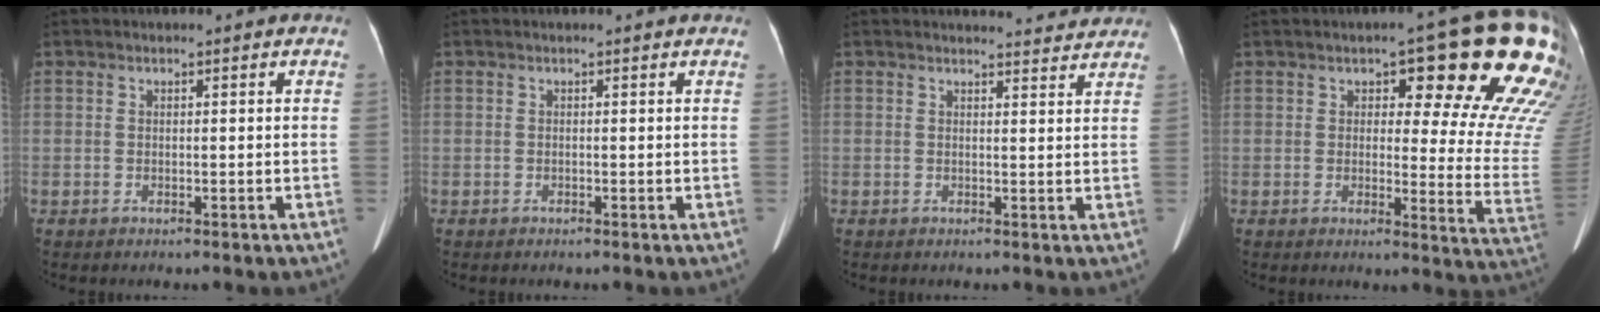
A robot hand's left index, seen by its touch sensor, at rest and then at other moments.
{"total": 0.6, "force": [0.6, 0.1, 0.1], "torque": [-0.009, 0.011, 0.005]}
{"total": 5.6, "force": [5.5, 1.0, 0.4], "torque": [-0.001, 0.002, 0.050]}
{"total": 18.9, "force": [10.7, 5.0, 14.8], "torque": [-0.163, -0.019, 0.115]}